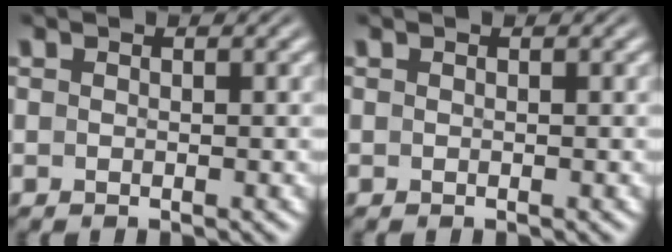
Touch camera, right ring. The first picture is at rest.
{"total": 0.0}